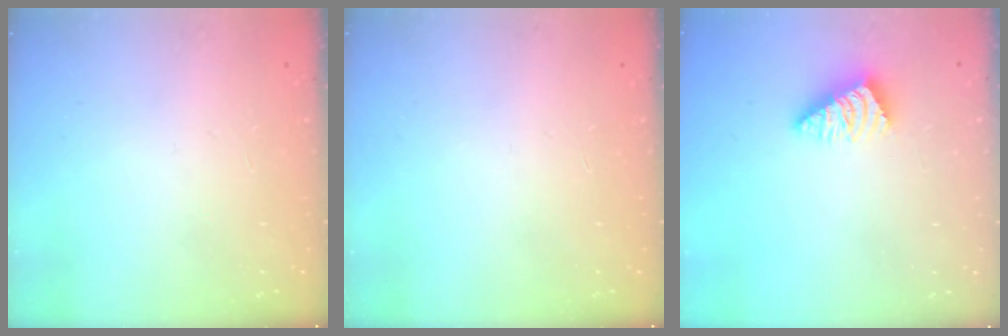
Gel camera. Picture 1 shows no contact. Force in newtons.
{"total": 0.0}
{"total": 2.4, "press": 2.4, "slide": 0.4}